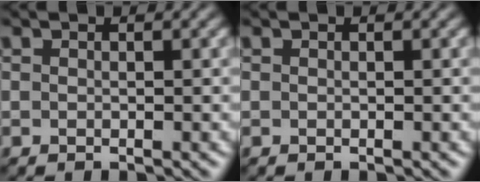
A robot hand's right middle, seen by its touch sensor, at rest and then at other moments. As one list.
[{"total": 0.0}]